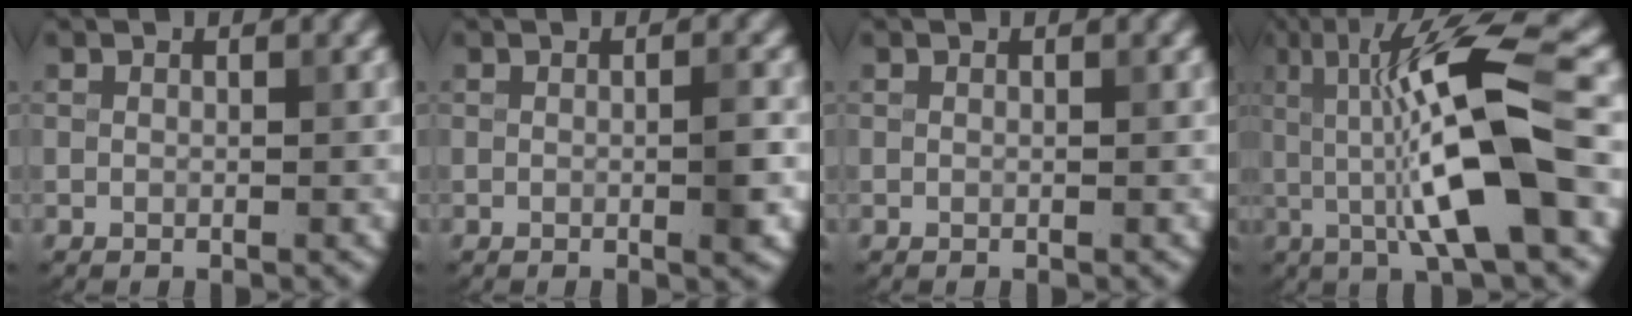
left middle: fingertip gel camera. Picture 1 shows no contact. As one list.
[{"total": 1.8, "force": [-0.2, 0.2, 1.8], "torque": [-0.028, -0.003, -0.004]}, {"total": 0.0}, {"total": 11.2, "force": [0.3, 2.2, 11.0], "torque": [-0.180, 0.003, 0.006]}]